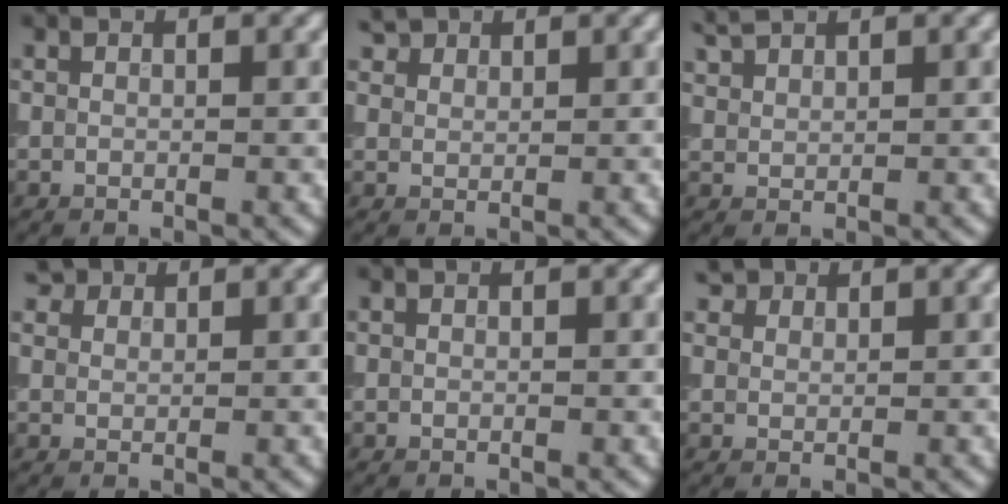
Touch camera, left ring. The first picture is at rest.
{"total": 2.0, "force": [1.6, 1.0, 0.5], "torque": [-0.016, -0.001, 0.037]}
{"total": 1.8, "force": [1.7, 0.4, 0.5], "torque": [-0.012, 0.008, 0.040]}
{"total": 2.5, "force": [1.9, 1.4, 0.9], "torque": [-0.023, 0.001, 0.033]}
{"total": 0.0}
{"total": 2.2, "force": [1.7, 1.2, 0.7], "torque": [-0.018, -0.003, 0.034]}